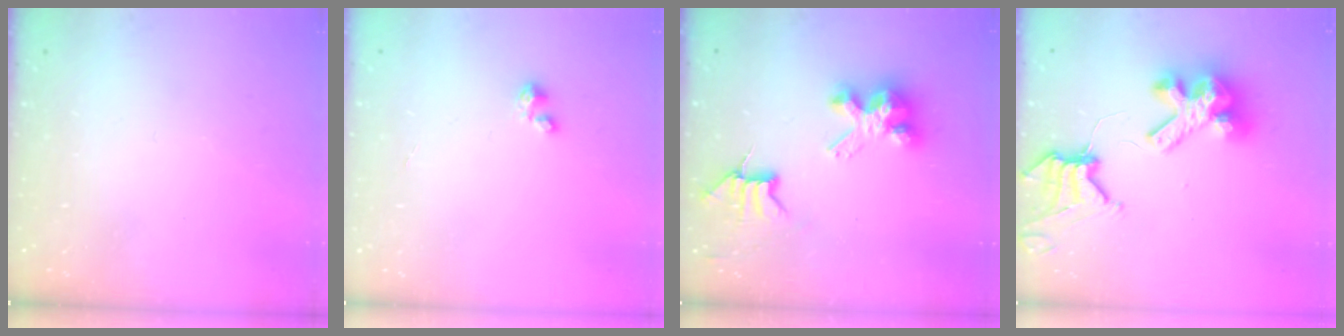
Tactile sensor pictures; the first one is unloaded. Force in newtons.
{"total": 1.6, "press": 1.6, "slide": 0.2}
{"total": 8.0, "press": 8.0, "slide": 0.5}
{"total": 12.2, "press": 12.1, "slide": 1.2}